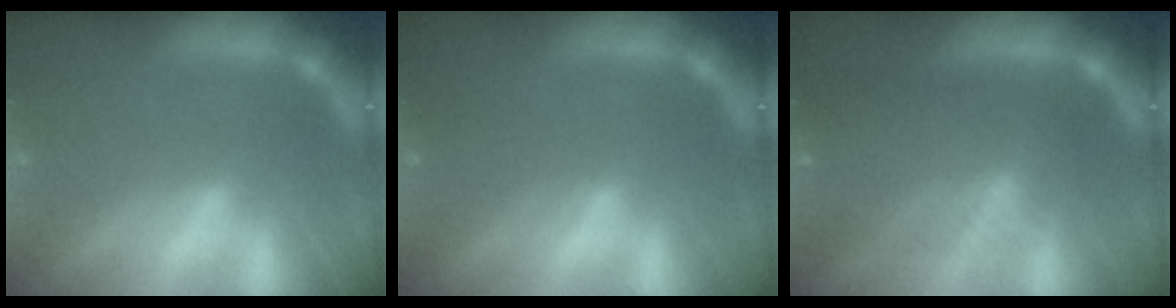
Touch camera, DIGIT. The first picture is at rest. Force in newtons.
{"total": 1.9}
{"total": 8.1}